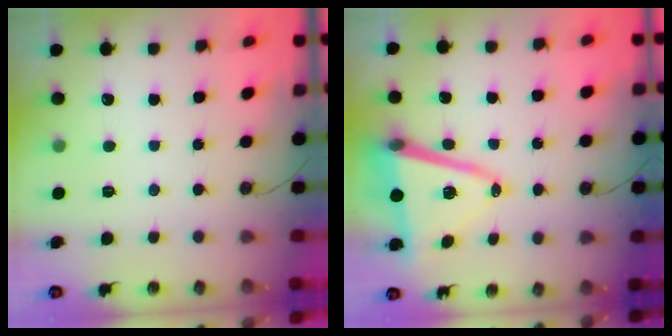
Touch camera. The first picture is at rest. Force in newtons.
{"total": 13.2, "press": 12.8, "slide": 3.2}